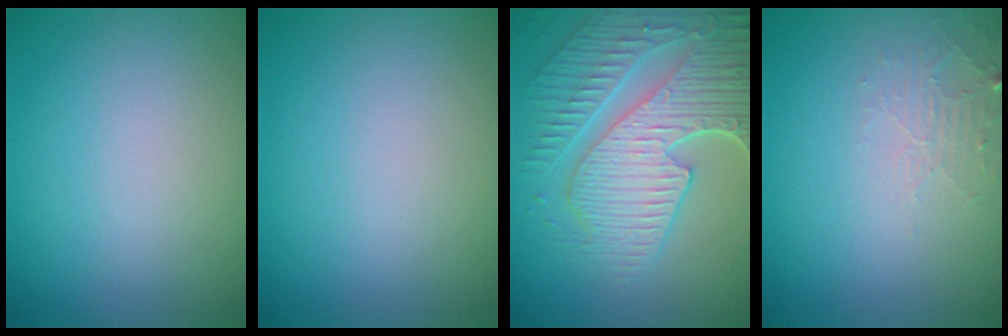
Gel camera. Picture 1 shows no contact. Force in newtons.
{"total": 0.0}
{"total": 8.8, "press": 6.4, "slide": 6.0}
{"total": 1.7, "press": 1.7, "slide": 0.3}